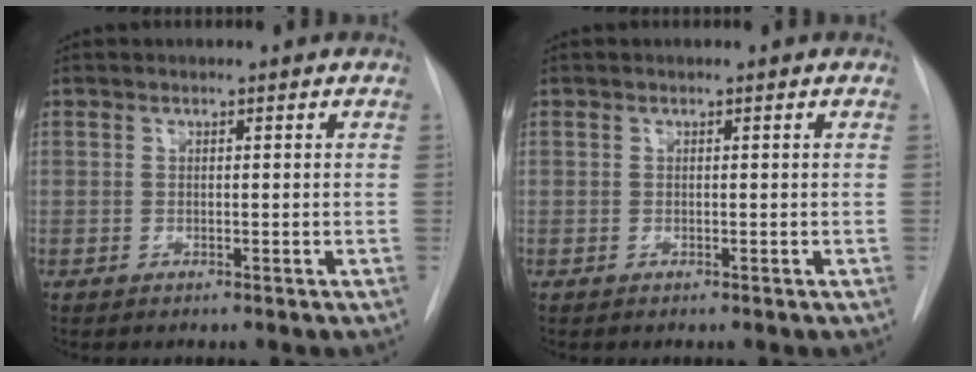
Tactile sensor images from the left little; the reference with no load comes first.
{"total": 0.0}